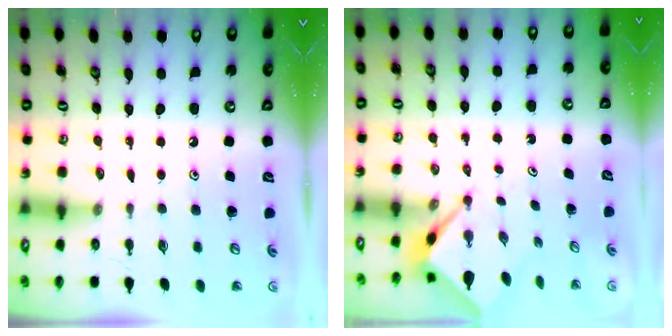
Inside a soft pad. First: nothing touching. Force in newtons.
{"total": 2.5, "press": 2.5, "slide": 0.2}